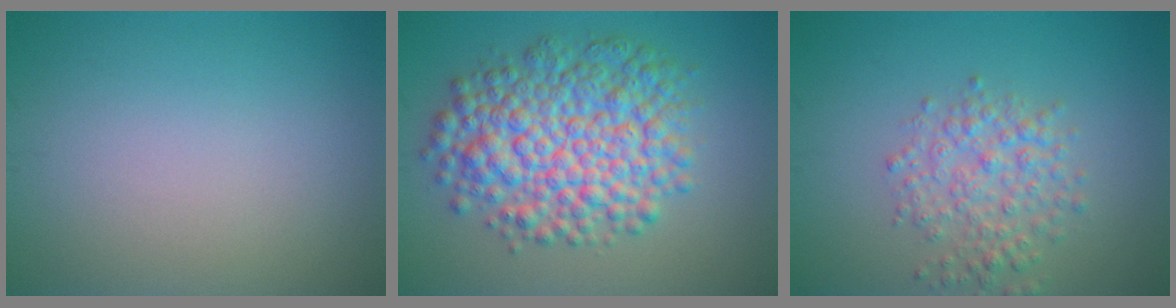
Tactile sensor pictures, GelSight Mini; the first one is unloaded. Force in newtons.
{"total": 8.9, "press": 8.9, "slide": 0.2}
{"total": 3.5, "press": 3.5, "slide": 0.1}